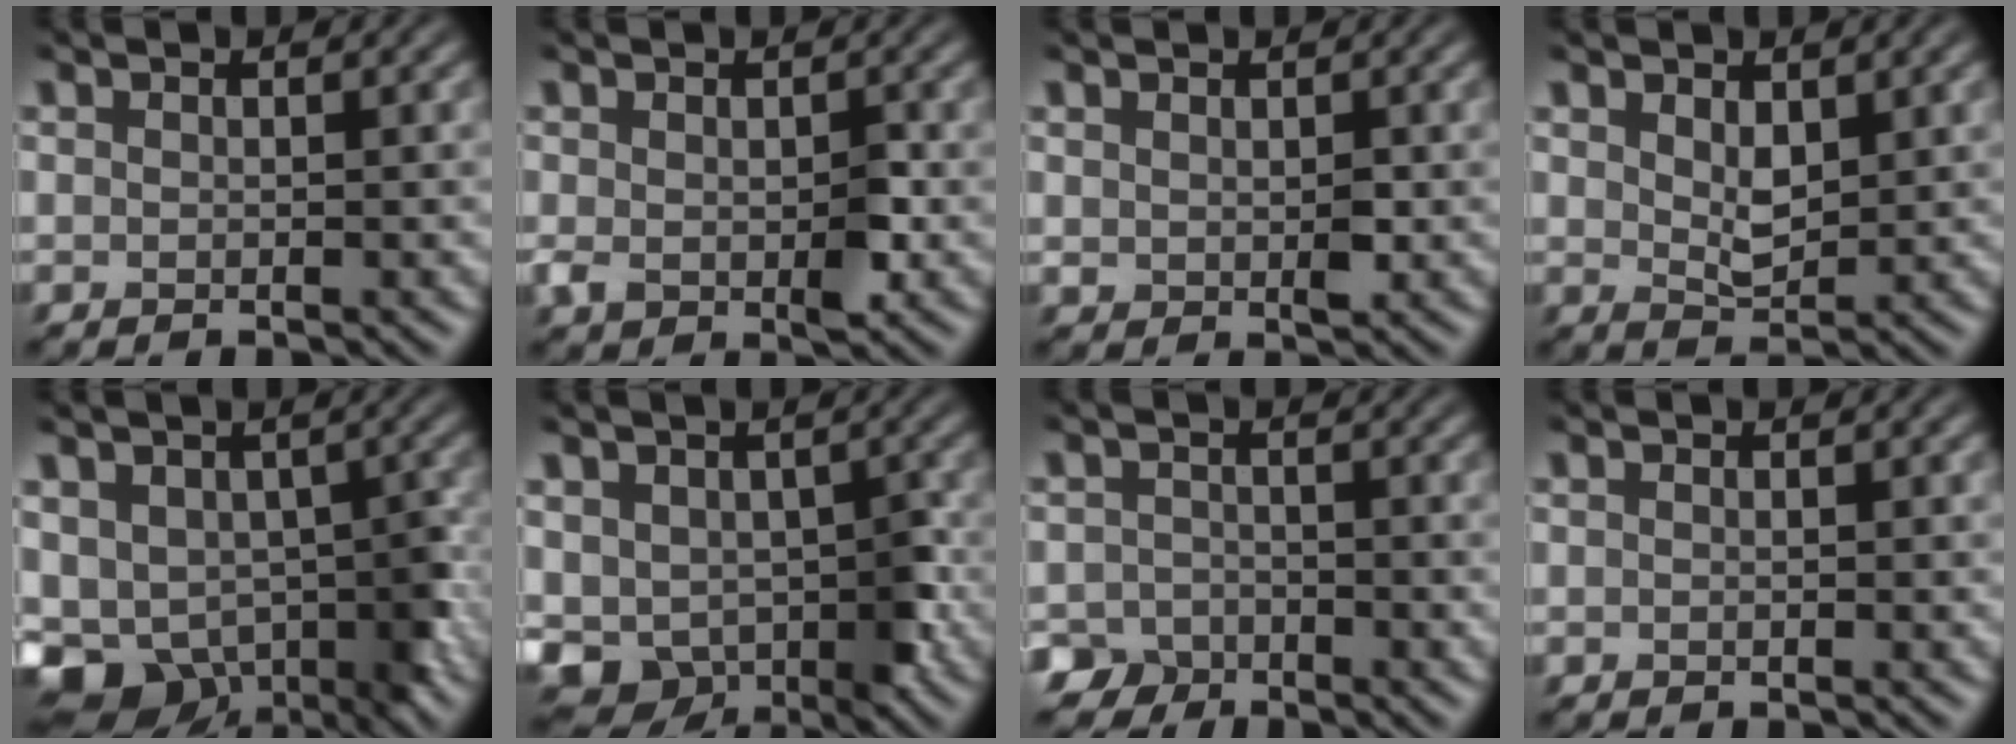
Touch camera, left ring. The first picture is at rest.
{"total": 2.6, "force": [-0.2, 1.6, 2.0], "torque": [-0.035, -0.009, -0.007]}
{"total": 1.4, "force": [0.5, 0.9, 1.0], "torque": [-0.019, -0.005, 0.007]}
{"total": 2.1, "force": [0.8, 1.1, 1.7], "torque": [-0.031, -0.009, 0.007]}
{"total": 9.8, "force": [-5.1, 6.3, 5.6], "torque": [-0.069, -0.005, -0.083]}
{"total": 7.5, "force": [-2.6, 5.6, 4.4], "torque": [-0.046, -0.003, -0.047]}
{"total": 2.8, "force": [-2.2, 1.8, -0.2], "torque": [0.024, -0.003, -0.043]}
{"total": 0.0}